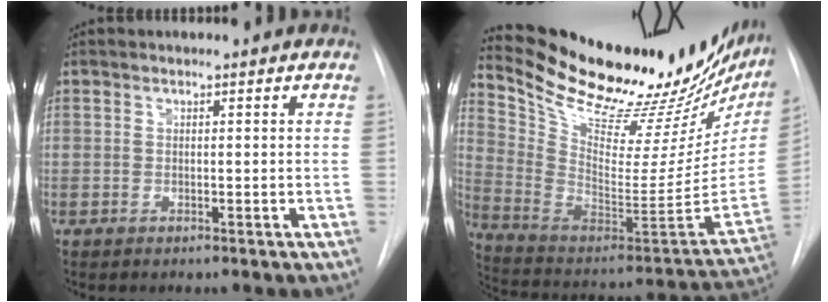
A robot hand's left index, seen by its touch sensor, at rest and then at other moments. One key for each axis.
{"total": 32.6, "fx": 27.3, "fy": 8.8, "fz": 15.6, "tx": -0.260, "ty": -0.078, "tz": 0.384}